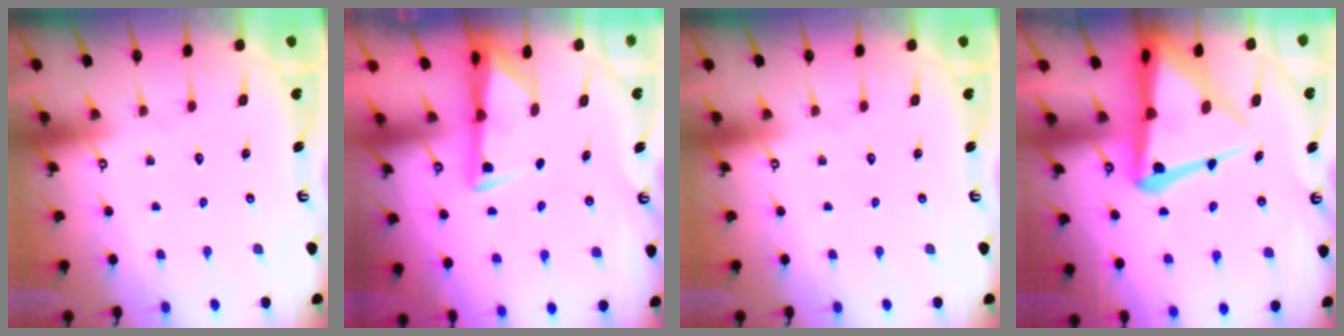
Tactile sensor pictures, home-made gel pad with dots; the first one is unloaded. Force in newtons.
{"total": 3.2, "press": 3.1, "slide": 0.5}
{"total": 0.0}
{"total": 15.2, "press": 15.2, "slide": 1.4}